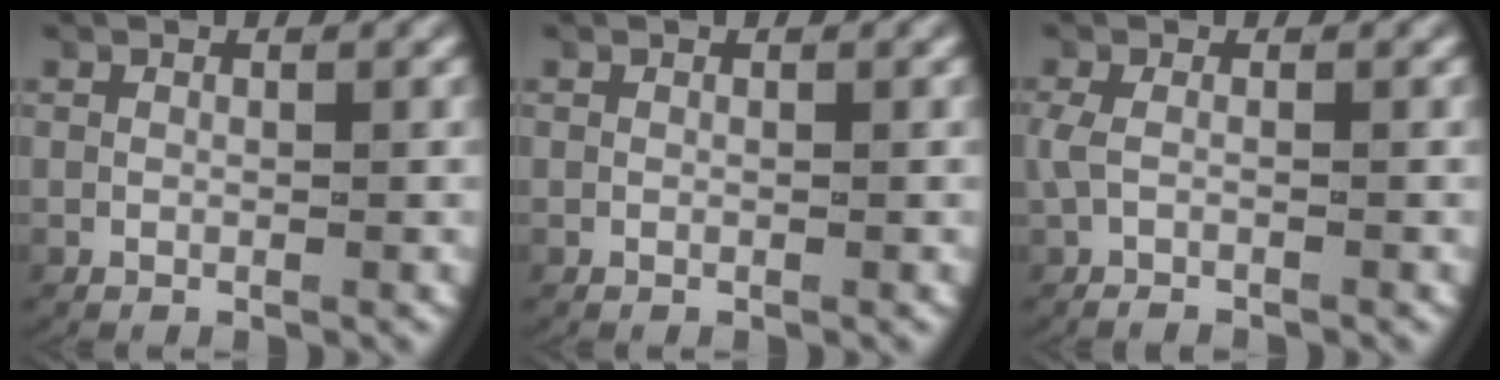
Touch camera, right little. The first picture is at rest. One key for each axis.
{"total": 0.0}
{"total": 1.9, "fx": -1.2, "fy": 0.6, "fz": 1.4, "tx": -0.042, "ty": -0.003, "tz": -0.015}